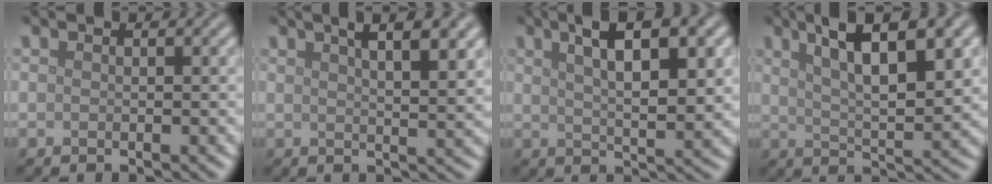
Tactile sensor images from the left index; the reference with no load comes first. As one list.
[{"total": 6.7, "force": [3.7, 2.3, 5.2], "torque": [-0.039, 0.027, 0.030]}, {"total": 6.8, "force": [2.9, 2.0, 5.9], "torque": [-0.085, 0.004, 0.044]}, {"total": 8.3, "force": [4.0, 2.4, 6.9], "torque": [-0.104, 0.010, 0.067]}]